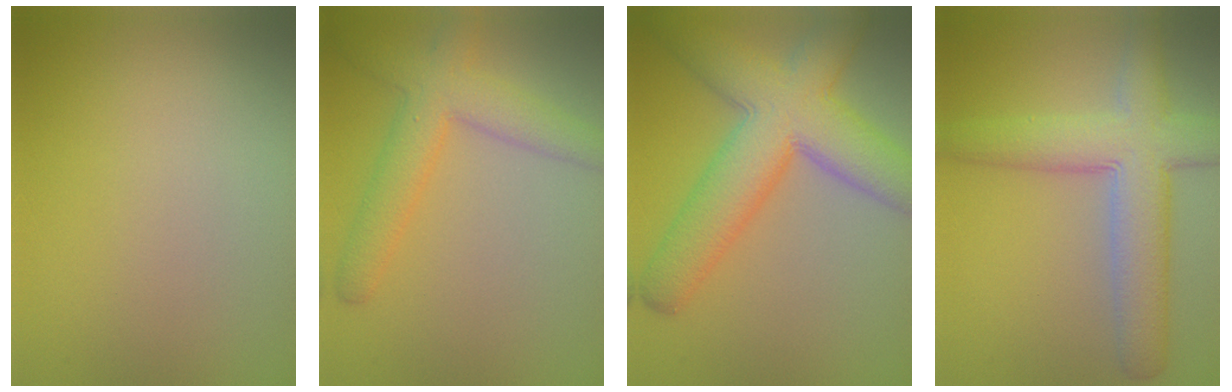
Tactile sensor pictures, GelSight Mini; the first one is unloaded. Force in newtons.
{"total": 4.7, "press": 4.7, "slide": 0.2}
{"total": 9.5, "press": 9.5, "slide": 0.4}
{"total": 7.1, "press": 7.1, "slide": 0.3}